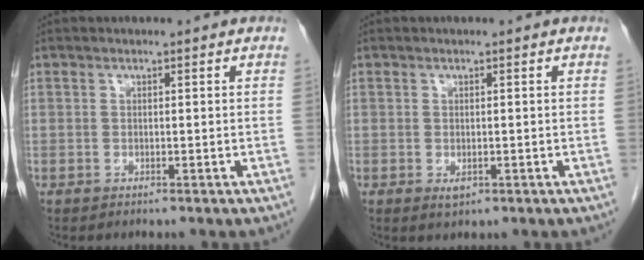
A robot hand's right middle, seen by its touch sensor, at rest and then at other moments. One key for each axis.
{"total": 1.4, "fx": -0.4, "fy": 0.8, "fz": 1.0, "tx": -0.015, "ty": -0.002, "tz": 0.000}